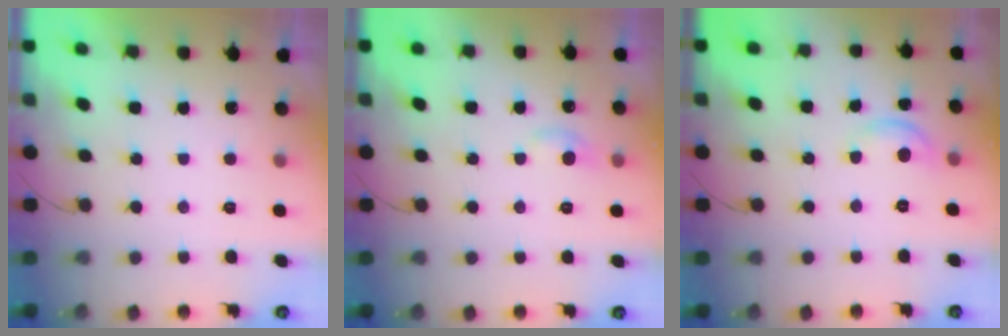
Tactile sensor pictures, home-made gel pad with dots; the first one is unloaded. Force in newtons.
{"total": 4.5, "press": 4.4, "slide": 0.6}
{"total": 5.5, "press": 5.5, "slide": 0.2}